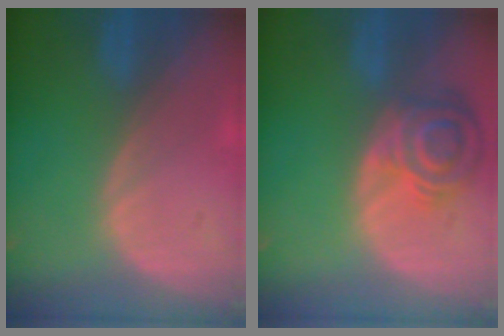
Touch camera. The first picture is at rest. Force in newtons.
{"total": 8.0, "press": 7.1, "slide": 3.8}